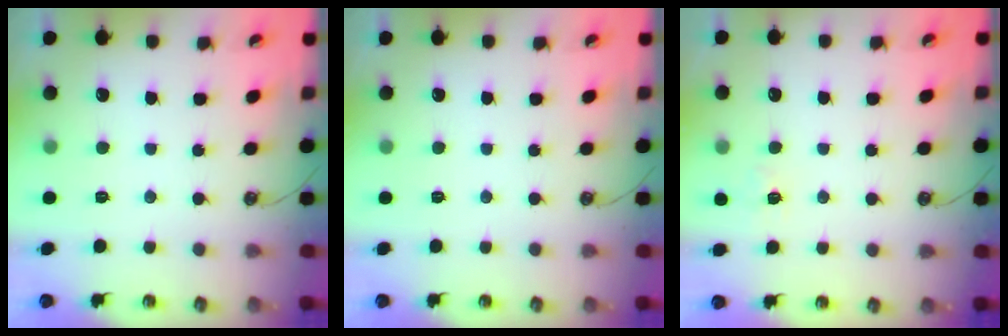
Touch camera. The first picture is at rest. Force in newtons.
{"total": 0.0}
{"total": 5.2, "press": 5.1, "slide": 0.5}